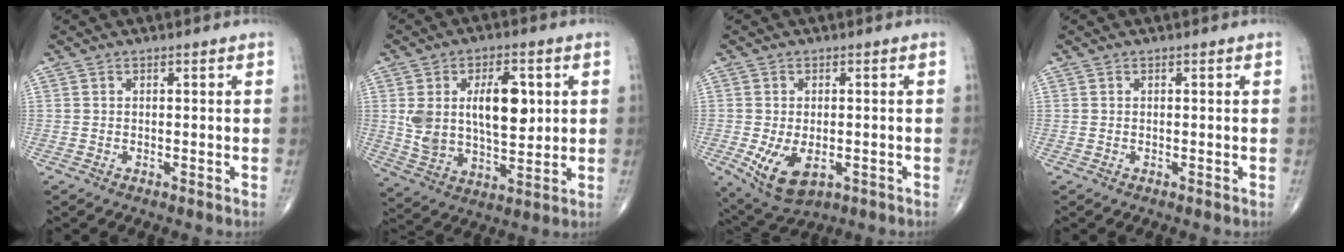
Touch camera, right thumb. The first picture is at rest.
{"total": 15.2, "force": [3.2, 8.0, 12.6], "torque": [-0.202, -0.009, 0.068]}
{"total": 8.6, "force": [-2.5, 4.8, 6.7], "torque": [-0.119, -0.007, -0.028]}
{"total": 0.0}